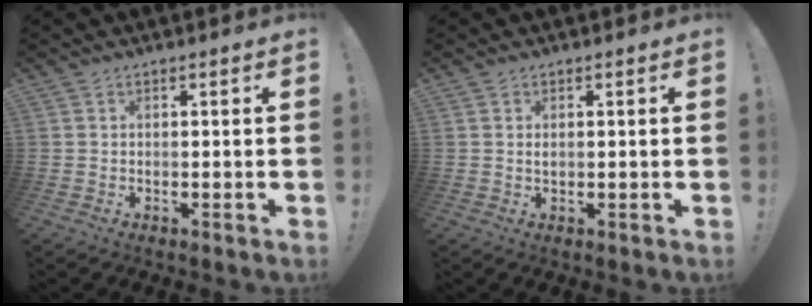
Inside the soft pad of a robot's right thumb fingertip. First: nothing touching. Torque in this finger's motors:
{"motor_torque": [-0.19, 0.05, -0.06, 0.20, 0.01]}